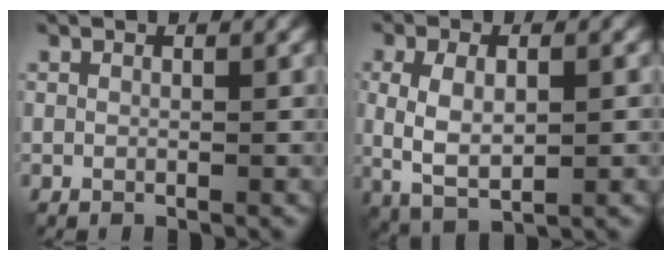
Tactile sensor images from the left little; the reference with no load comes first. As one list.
[{"total": 5.0, "force": [-0.2, 2.5, 4.4], "torque": [-0.093, -0.002, 0.001]}]